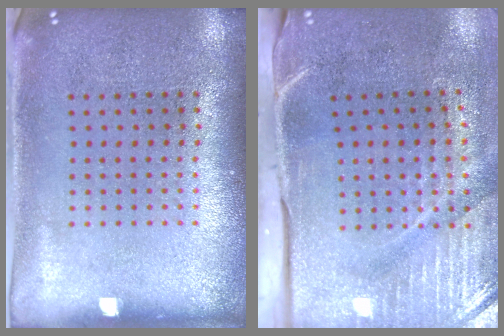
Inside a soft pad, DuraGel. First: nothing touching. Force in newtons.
{"total": 4.9, "press": 4.0, "slide": 2.8}